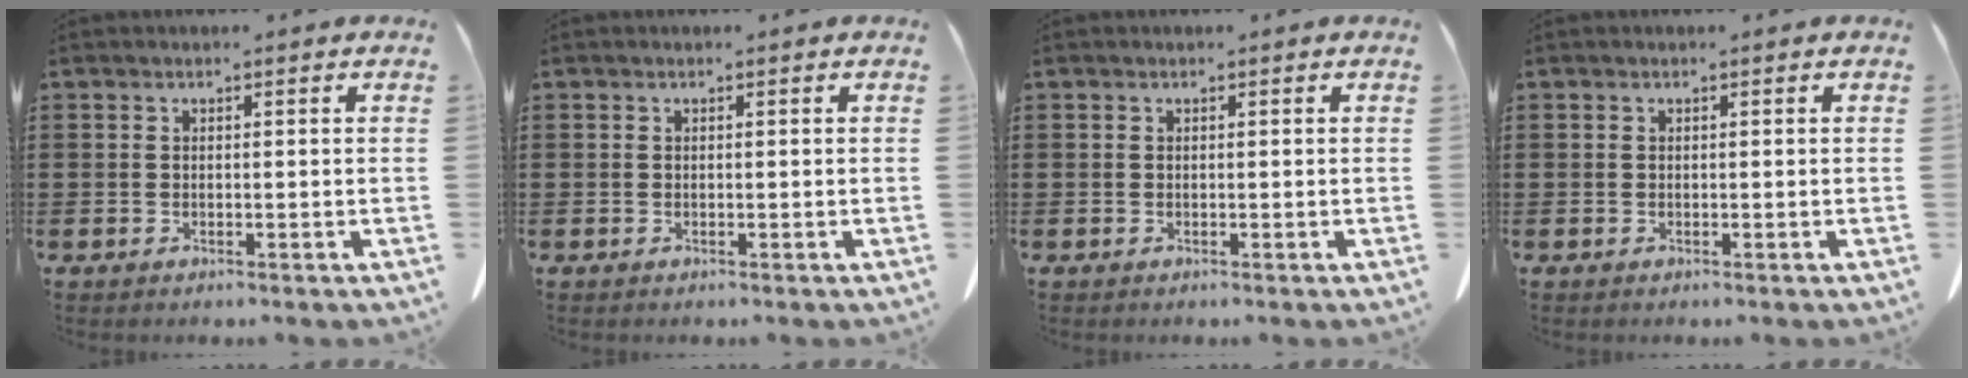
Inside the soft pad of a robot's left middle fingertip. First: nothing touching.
{"total": 0.0}
{"total": 0.0}
{"total": 0.0}